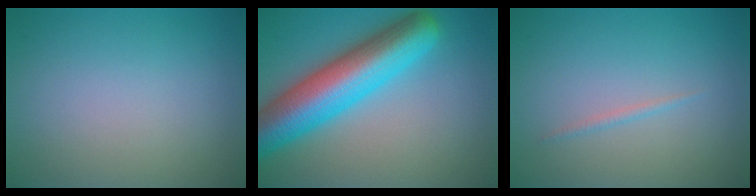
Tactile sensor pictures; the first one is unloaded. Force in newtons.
{"total": 10.2, "press": 10.2, "slide": 0.3}
{"total": 0.6, "press": 0.6, "slide": 0.0}